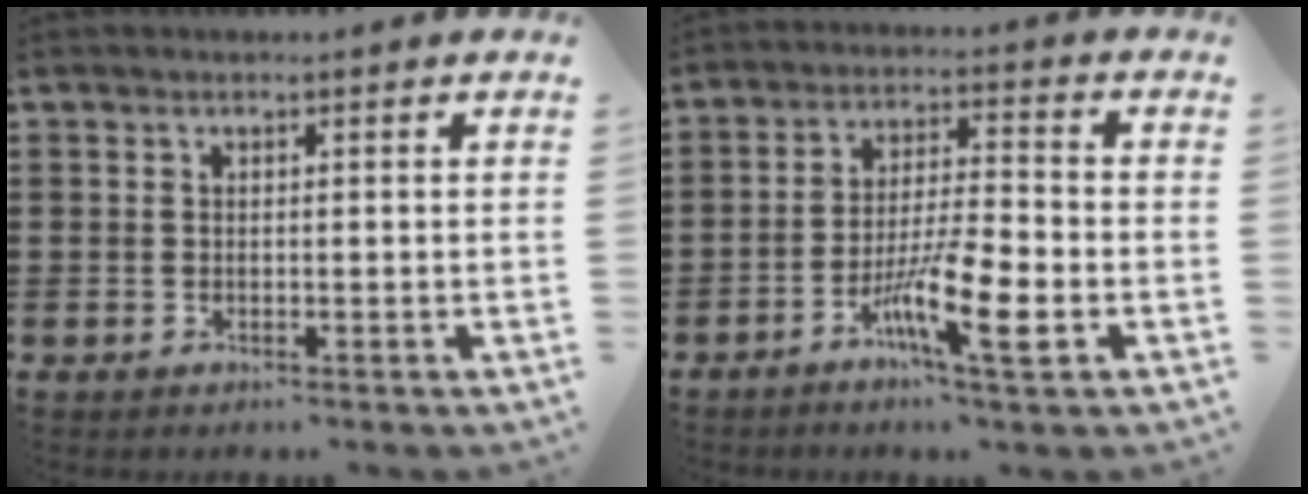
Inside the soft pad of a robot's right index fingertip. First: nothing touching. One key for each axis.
{"total": 9.0, "fx": -4.1, "fy": 1.4, "fz": 7.9, "tx": -0.147, "ty": -0.002, "tz": -0.077}